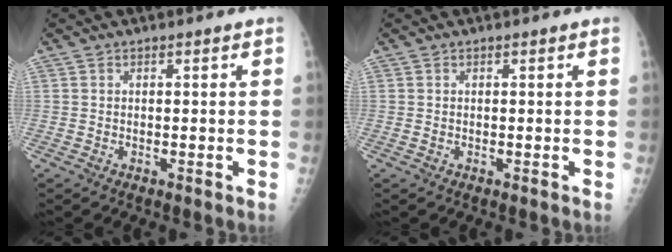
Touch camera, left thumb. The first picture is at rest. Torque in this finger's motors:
{"motor_torque": [-0.30, -0.05, 0.07, 0.01, 0.01]}